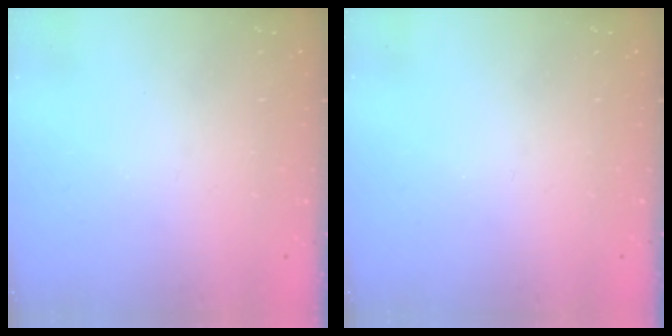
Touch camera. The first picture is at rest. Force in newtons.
{"total": 0.0}